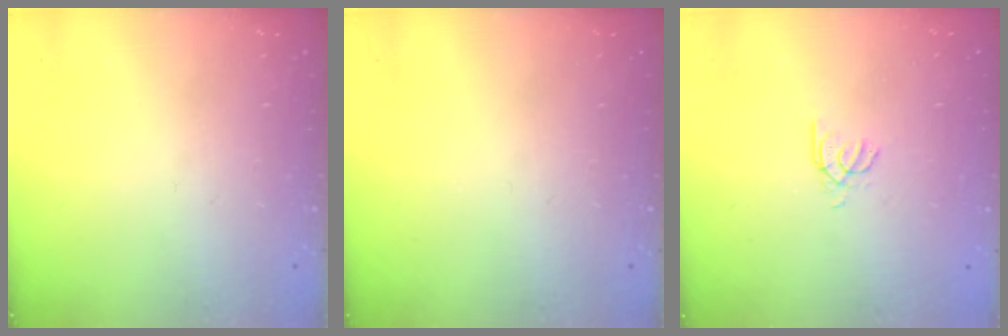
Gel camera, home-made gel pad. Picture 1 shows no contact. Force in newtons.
{"total": 0.0}
{"total": 2.4, "press": 2.3, "slide": 0.4}